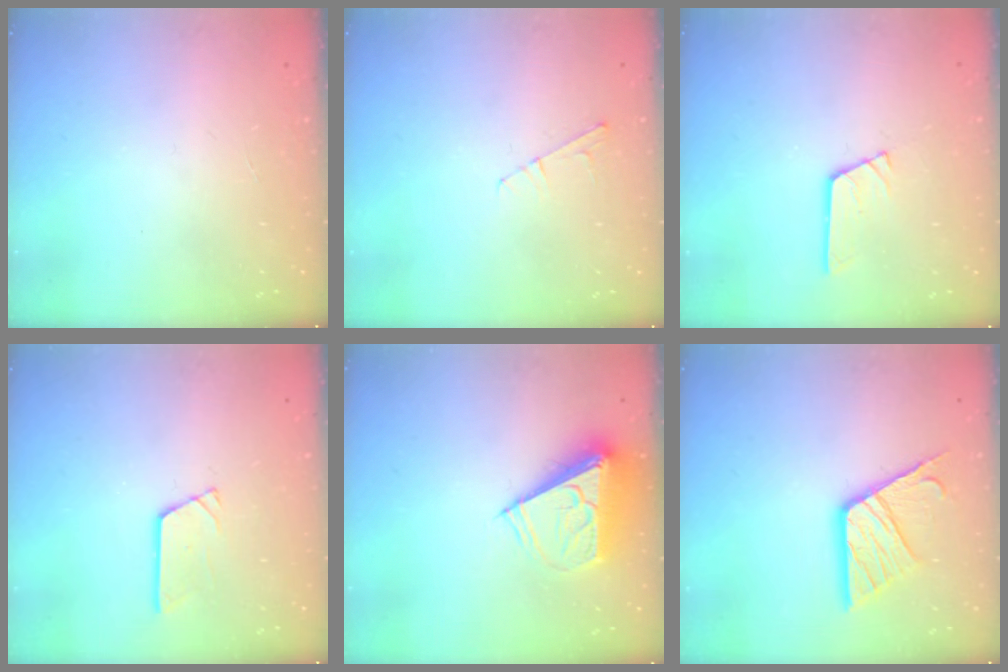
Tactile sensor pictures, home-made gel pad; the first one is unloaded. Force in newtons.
{"total": 4.7, "press": 4.7, "slide": 0.5}
{"total": 3.5, "press": 3.5, "slide": 0.1}
{"total": 3.5, "press": 3.5, "slide": 0.4}
{"total": 9.1, "press": 9.1, "slide": 0.5}
{"total": 14.6, "press": 14.6, "slide": 1.4}